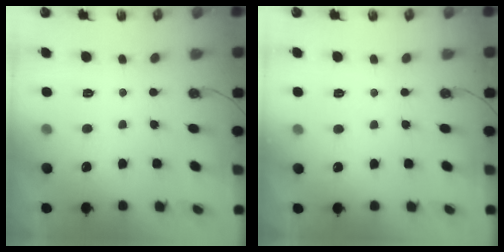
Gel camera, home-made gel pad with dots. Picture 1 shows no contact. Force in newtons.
{"total": 3.0, "press": 3.0, "slide": 0.6}